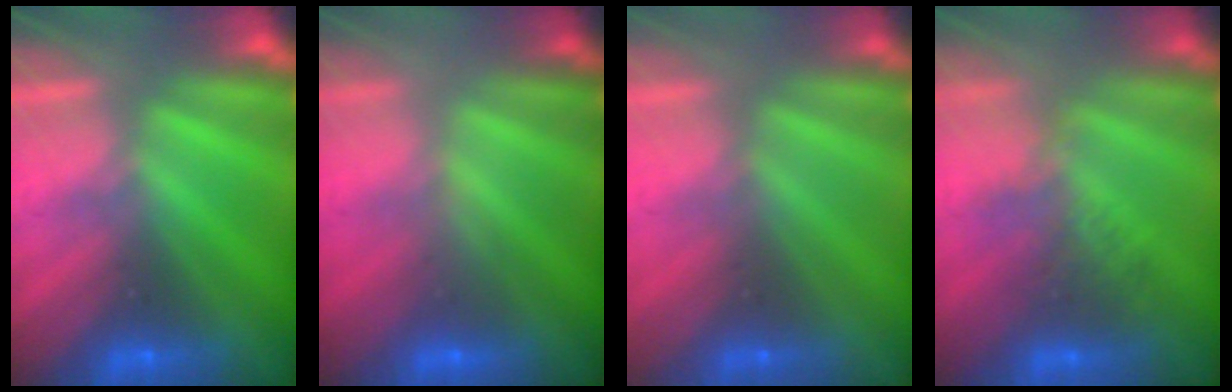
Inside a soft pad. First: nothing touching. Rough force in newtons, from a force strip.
{"total": 2.2}
{"total": 2.7}
{"total": 2.4}